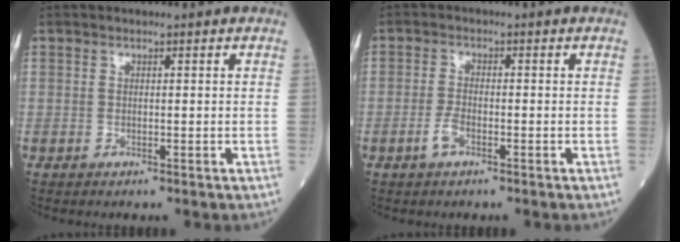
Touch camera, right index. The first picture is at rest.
{"total": 2.5, "force": [-1.4, 0.8, 2.0], "torque": [-0.046, 0.001, -0.029]}